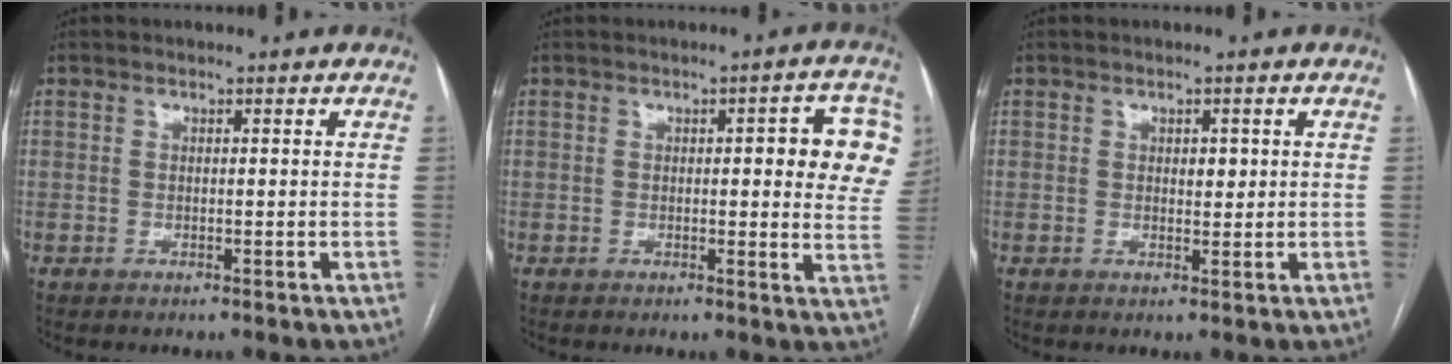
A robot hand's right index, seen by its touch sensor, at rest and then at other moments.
{"total": 10.6, "force": [2.9, 2.6, 9.8], "torque": [-0.090, 0.005, 0.025]}
{"total": 1.8, "force": [0.5, 1.0, 1.5], "torque": [-0.018, -0.001, 0.008]}